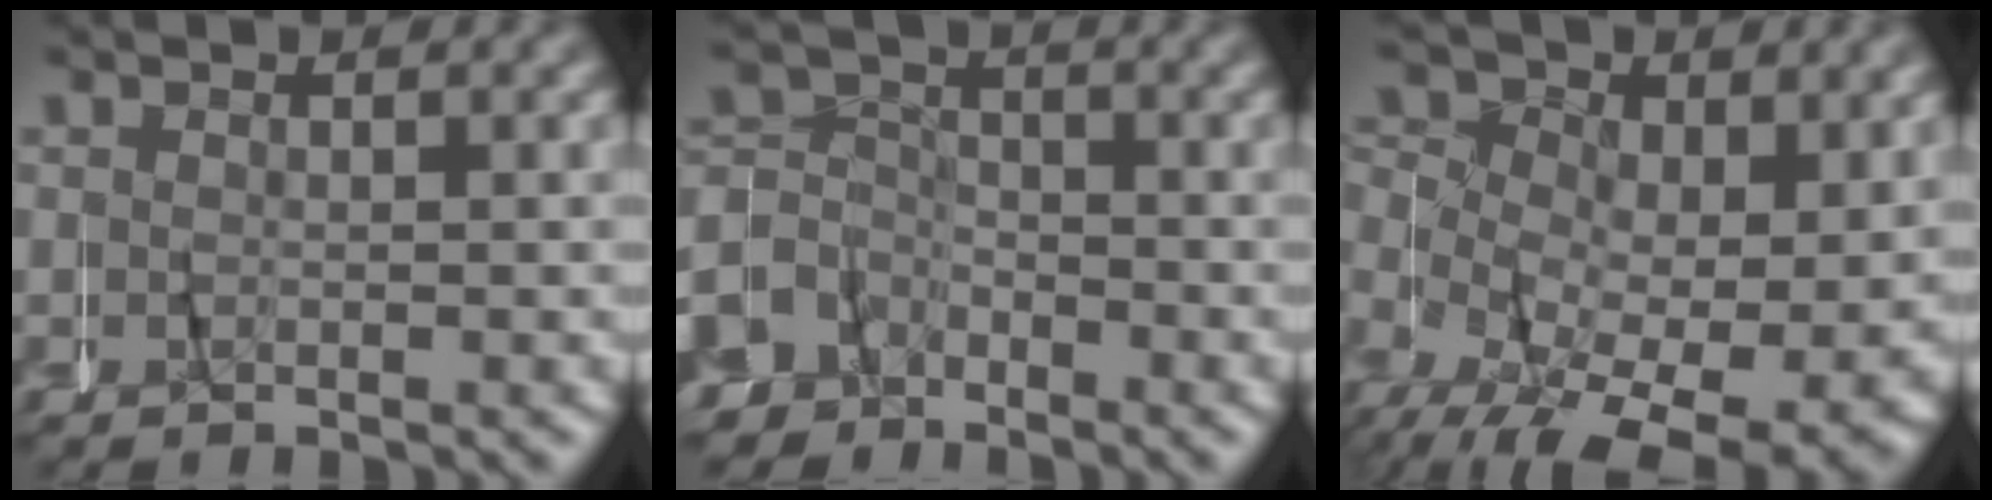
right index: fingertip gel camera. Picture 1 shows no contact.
{"total": 6.0, "force": [-2.9, 5.2, 1.0], "torque": [-0.027, -0.012, -0.056]}
{"total": 11.6, "force": [1.1, 8.0, 8.3], "torque": [-0.142, -0.017, 0.019]}